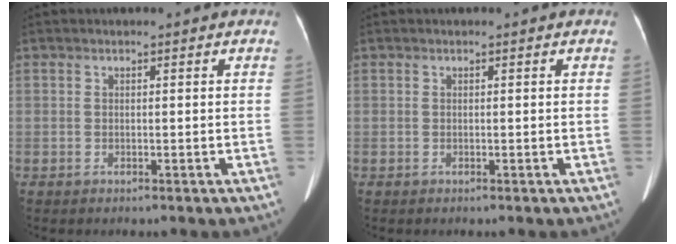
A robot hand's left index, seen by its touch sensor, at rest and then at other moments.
{"total": 0.0}